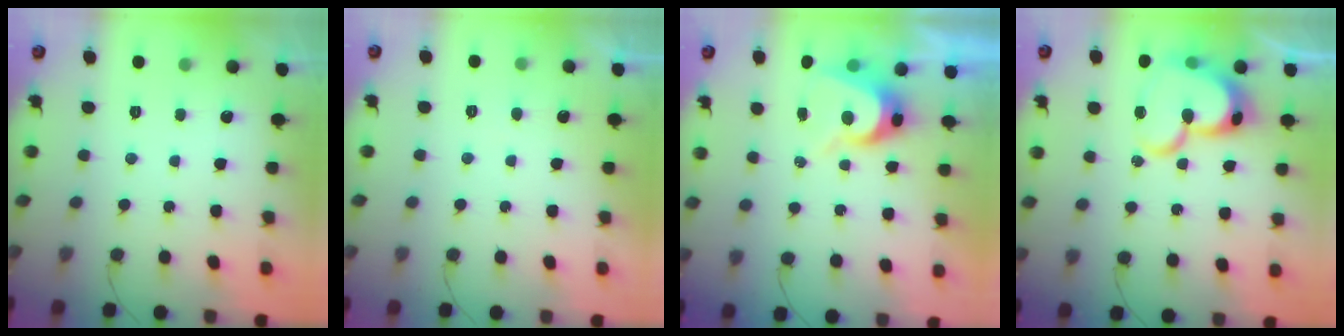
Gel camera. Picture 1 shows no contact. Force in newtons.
{"total": 3.7, "press": 3.7, "slide": 0.3}
{"total": 8.2, "press": 8.2, "slide": 0.8}
{"total": 19.9, "press": 19.8, "slide": 2.3}